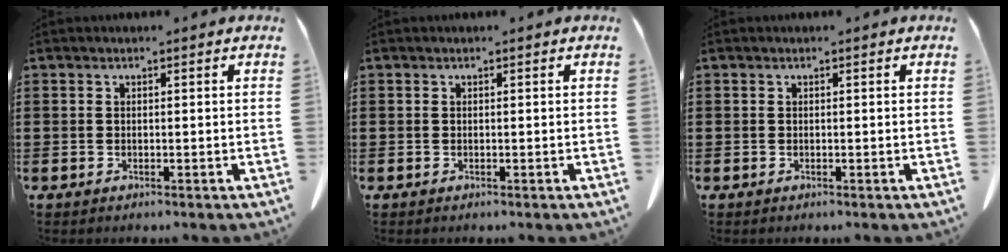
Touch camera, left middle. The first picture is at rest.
{"total": 0.0}
{"total": 0.0}